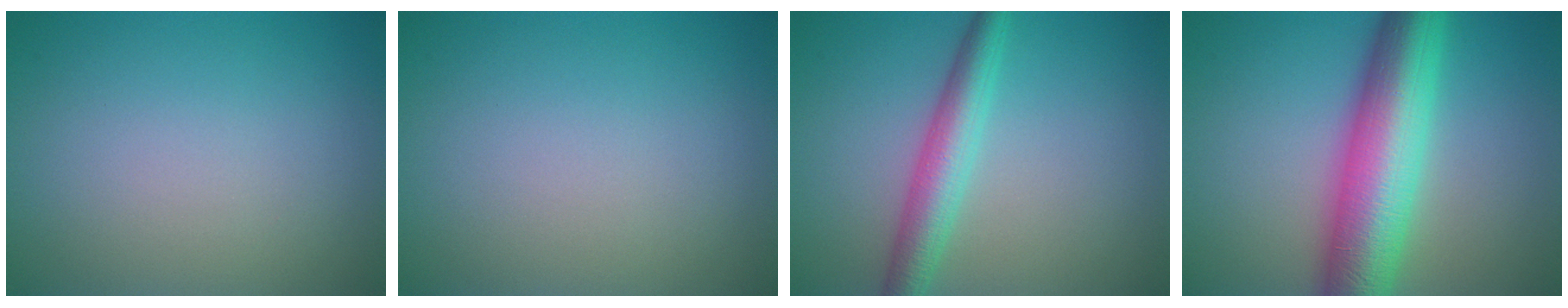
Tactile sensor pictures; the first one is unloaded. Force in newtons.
{"total": 0.0}
{"total": 4.1, "press": 4.1, "slide": 0.0}
{"total": 10.4, "press": 10.4, "slide": 0.1}